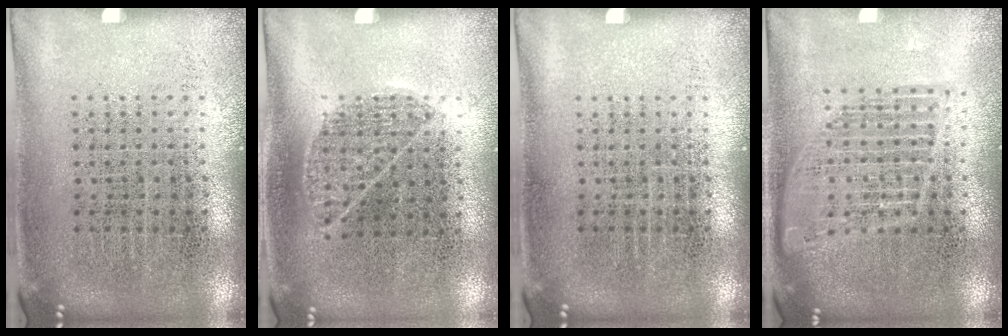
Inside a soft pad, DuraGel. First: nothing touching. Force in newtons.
{"total": 0.9, "press": 0.5, "slide": 0.7}
{"total": 0.0}
{"total": 1.4, "press": 1.2, "slide": 0.6}